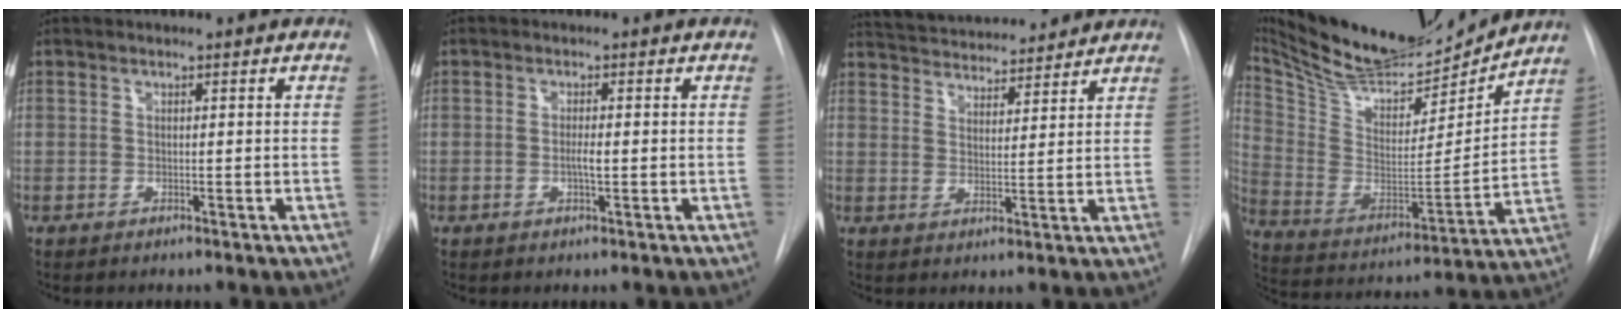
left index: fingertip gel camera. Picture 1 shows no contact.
{"total": 1.7, "force": [-0.6, 0.2, 1.6], "torque": [-0.030, -0.003, -0.010]}
{"total": 14.5, "force": [13.6, 2.9, 4.2], "torque": [-0.069, 0.023, 0.203]}
{"total": 22.9, "force": [20.8, 4.3, 8.5], "torque": [-0.161, -0.019, 0.337]}